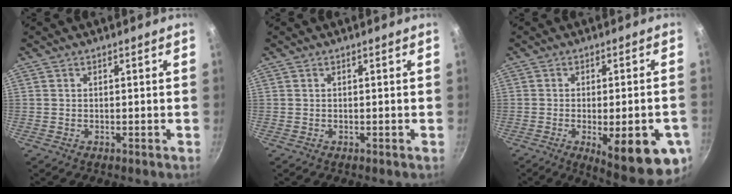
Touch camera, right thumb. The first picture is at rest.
{"total": 0.0}
{"total": 16.6, "force": [-5.6, 5.1, 14.8], "torque": [-0.162, -0.002, -0.065]}